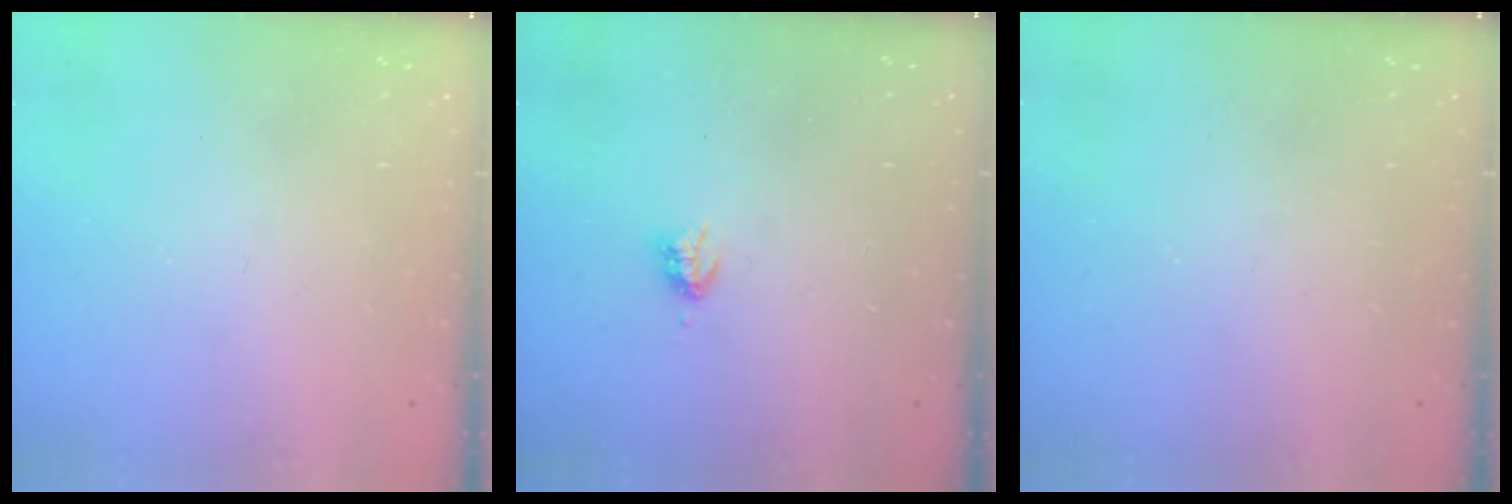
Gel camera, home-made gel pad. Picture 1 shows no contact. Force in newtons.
{"total": 2.9, "press": 2.9, "slide": 0.5}
{"total": 0.0}